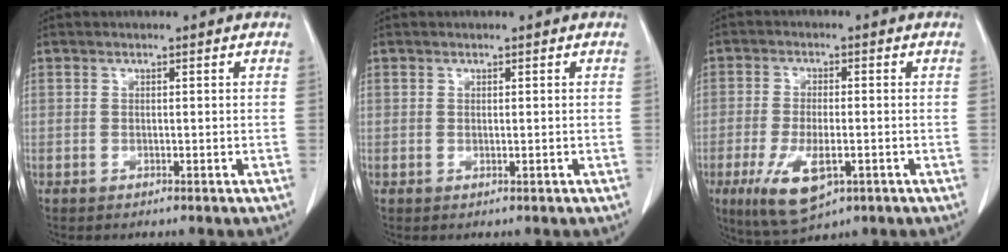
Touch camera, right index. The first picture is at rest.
{"total": 0.0}
{"total": 9.2, "force": [-3.7, 3.4, 7.8], "torque": [-0.149, -0.019, -0.054]}